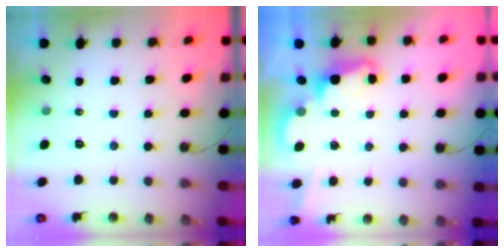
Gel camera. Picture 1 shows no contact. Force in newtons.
{"total": 2.5, "press": 2.4, "slide": 0.6}